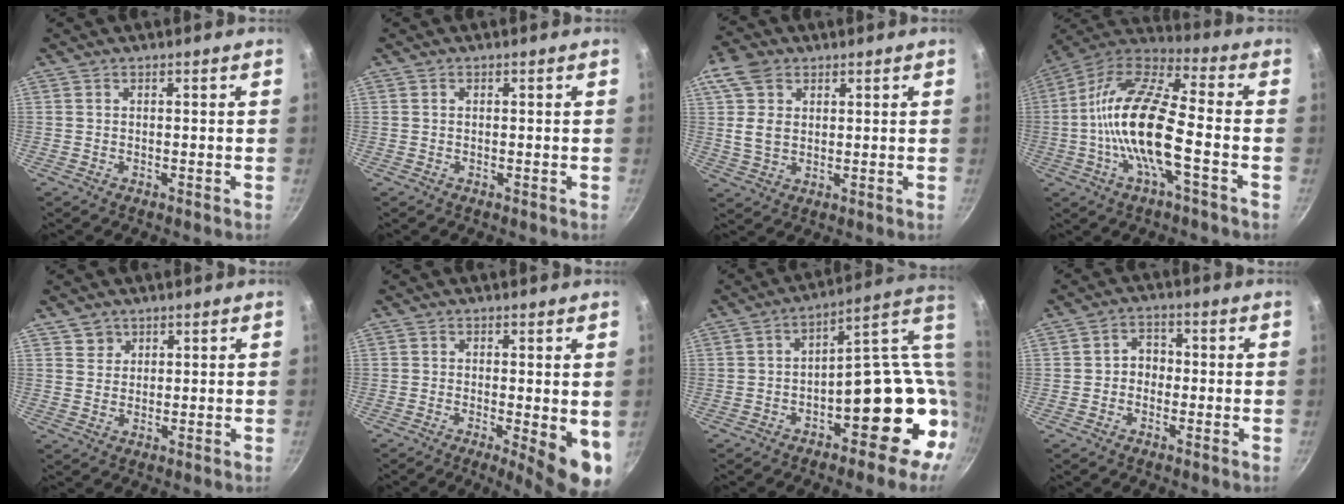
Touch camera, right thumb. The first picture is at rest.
{"total": 0.5, "force": [0.1, 0.4, 0.3], "torque": [-0.005, 0.003, 0.002]}
{"total": 8.3, "force": [2.5, 5.9, 5.2], "torque": [-0.086, -0.001, 0.044]}
{"total": 18.3, "force": [-3.5, 6.0, 17.0], "torque": [-0.325, 0.041, -0.087]}
{"total": 2.9, "force": [1.7, 2.3, 0.2], "torque": [0.018, 0.004, 0.029]}
{"total": 9.1, "force": [-1.7, 2.4, 8.6], "torque": [-0.099, -0.012, -0.016]}
{"total": 16.8, "force": [-1.5, 8.8, 14.2], "torque": [-0.133, 0.045, -0.013]}
{"total": 4.0, "force": [-0.6, 3.4, 2.0], "torque": [-0.007, 0.013, -0.017]}